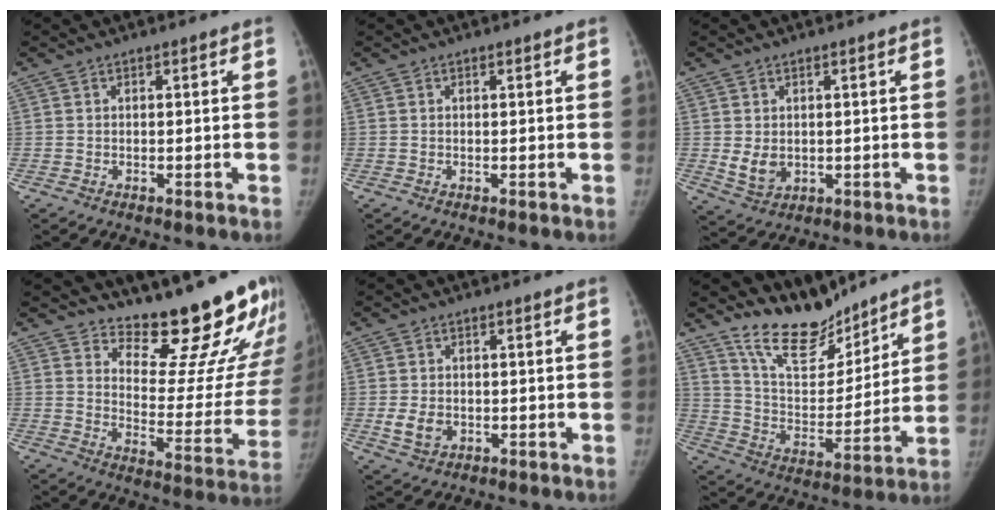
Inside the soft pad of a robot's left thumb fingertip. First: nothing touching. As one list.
[{"total": 0.0}, {"total": 4.3, "force": [0.2, 3.3, 2.7], "torque": [-0.036, -0.012, 0.019]}, {"total": 20.5, "force": [18.0, 5.5, 8.0], "torque": [-0.057, -0.177, 0.233]}, {"total": 4.0, "force": [-0.8, 3.0, 2.5], "torque": [-0.039, -0.001, -0.007]}, {"total": 14.4, "force": [12.6, 5.1, 4.8], "torque": [-0.044, -0.092, 0.234]}]